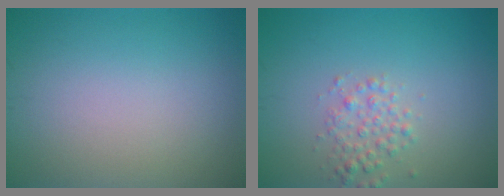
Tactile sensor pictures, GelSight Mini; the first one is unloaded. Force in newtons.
{"total": 2.1, "press": 2.1, "slide": 0.0}